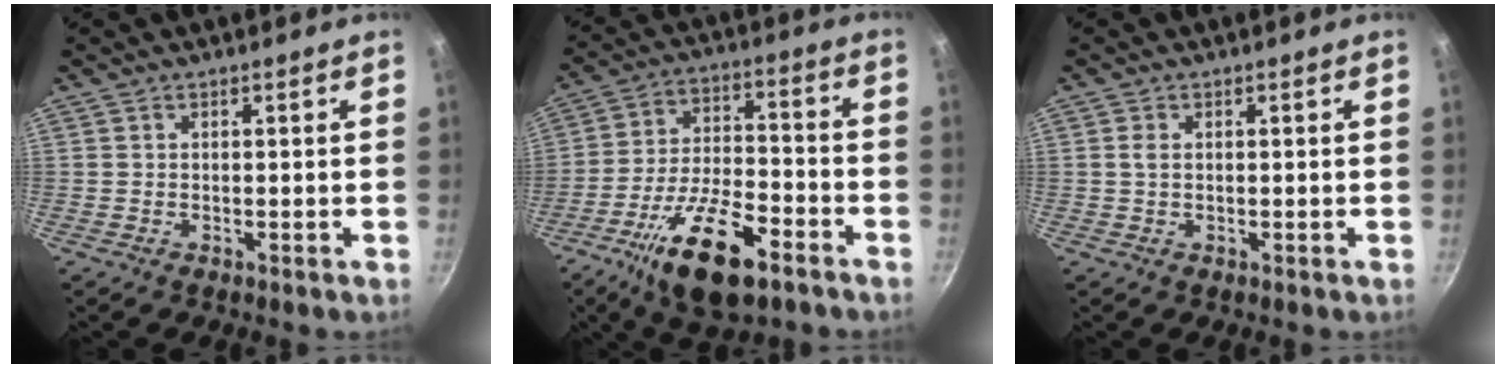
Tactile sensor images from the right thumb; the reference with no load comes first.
{"total": 16.6, "force": [-9.3, 6.4, 12.2], "torque": [-0.210, 0.039, -0.165]}
{"total": 1.5, "force": [0.2, 0.9, 1.1], "torque": [-0.023, 0.003, 0.004]}